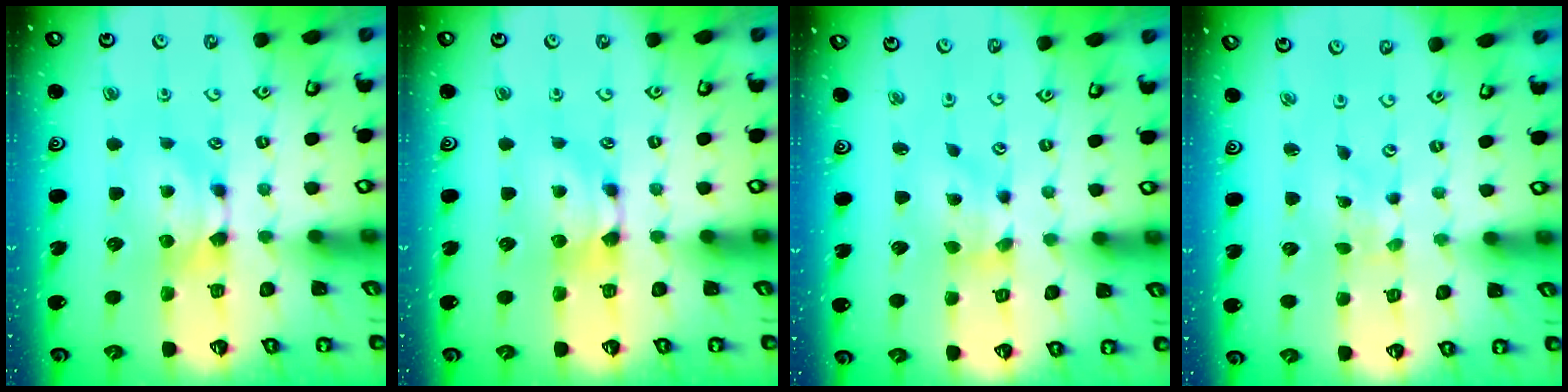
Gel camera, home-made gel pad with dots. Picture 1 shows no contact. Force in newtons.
{"total": 0.6, "press": 0.1, "slide": 0.6}
{"total": 1.7, "press": 1.0, "slide": 1.3}
{"total": 6.9, "press": 6.9, "slide": 0.4}